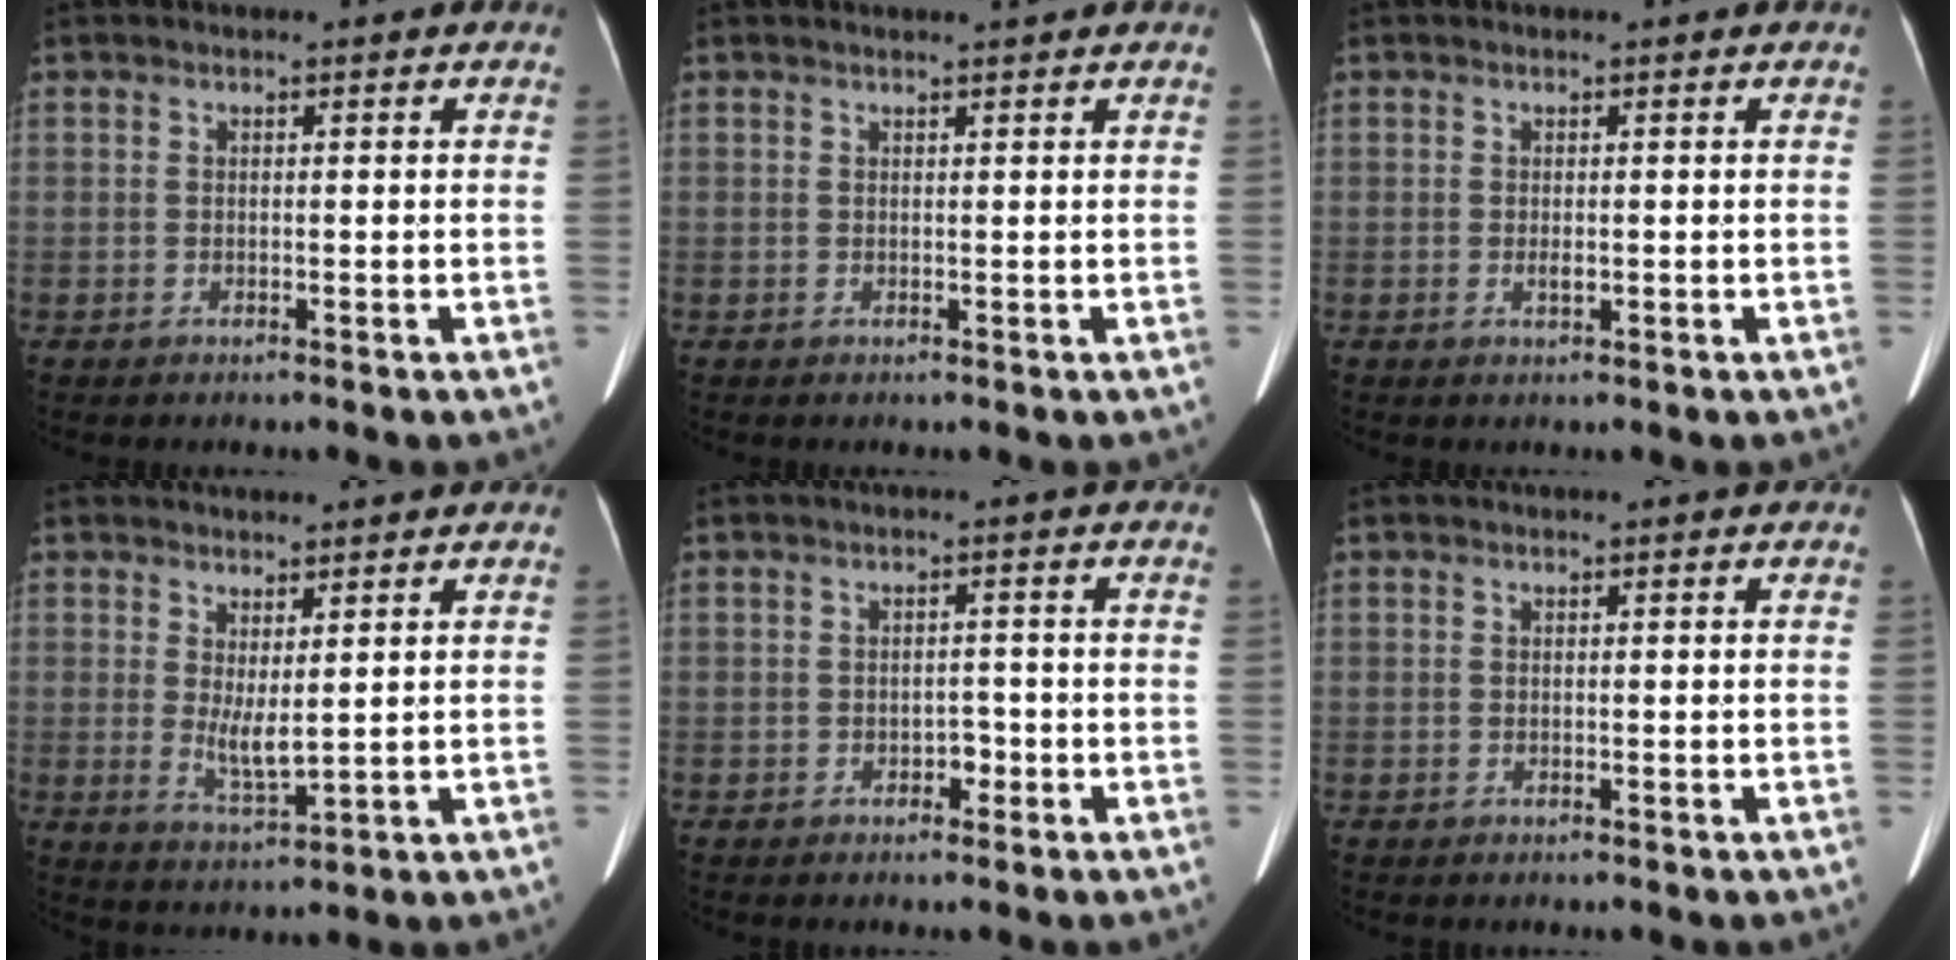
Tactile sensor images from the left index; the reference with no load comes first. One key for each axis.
{"total": 1.3, "fx": 1.1, "fy": -0.2, "fz": 0.5, "tx": -0.008, "ty": 0.002, "tz": 0.021}
{"total": 1.0, "fx": 0.1, "fy": 0.4, "fz": 0.9, "tx": -0.016, "ty": -0.001, "tz": 0.002}
{"total": 4.1, "fx": 1.1, "fy": 0.8, "fz": 3.9, "tx": -0.077, "ty": -0.013, "tz": 0.032}
{"total": 1.5, "fx": -0.8, "fy": 1.0, "fz": 0.9, "tx": -0.010, "ty": 0.004, "tz": -0.011}
{"total": 0.0}